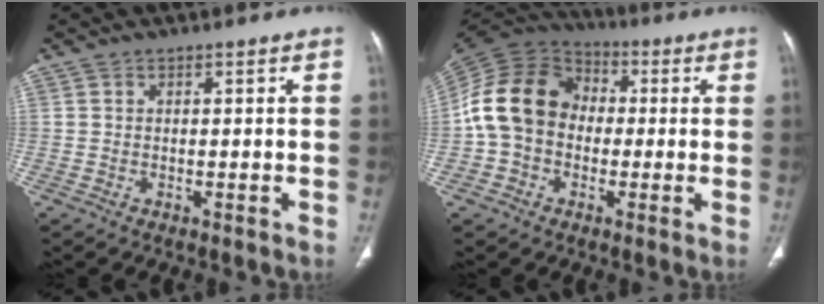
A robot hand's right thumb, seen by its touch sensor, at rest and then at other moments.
{"total": 14.4, "force": [-0.8, 11.7, 8.3], "torque": [-0.149, 0.035, -0.027]}